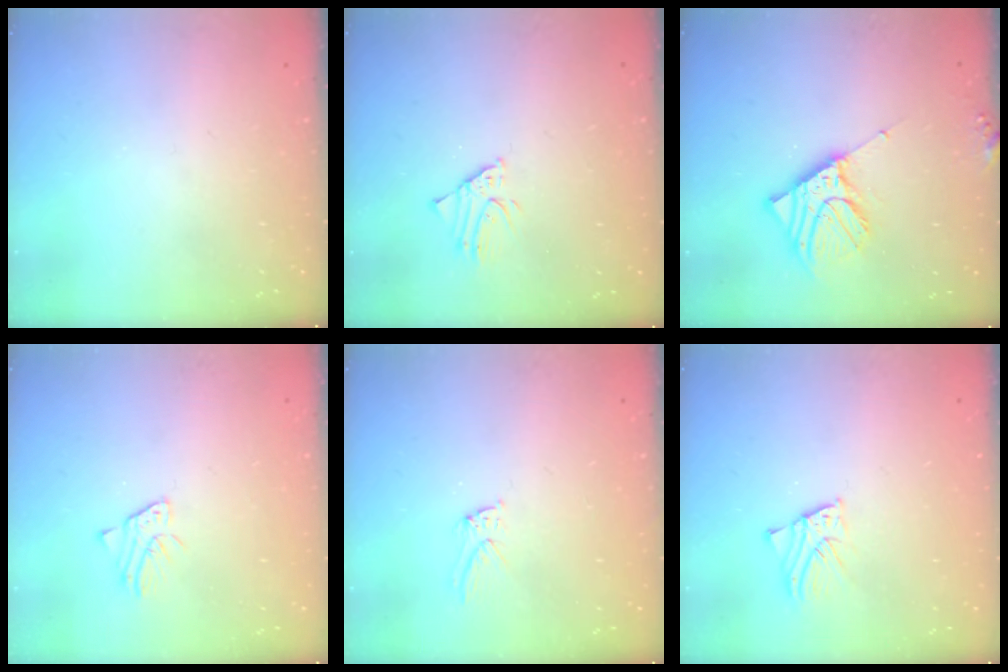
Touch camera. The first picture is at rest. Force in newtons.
{"total": 1.7, "press": 1.7, "slide": 0.1}
{"total": 9.6, "press": 9.5, "slide": 1.4}
{"total": 1.6, "press": 1.6, "slide": 0.2}
{"total": 5.7, "press": 5.7, "slide": 0.2}
{"total": 2.6, "press": 2.6, "slide": 0.1}